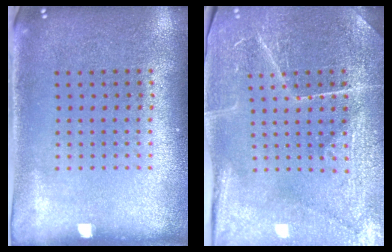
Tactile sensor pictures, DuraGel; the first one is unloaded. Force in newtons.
{"total": 4.0, "press": 3.9, "slide": 1.1}